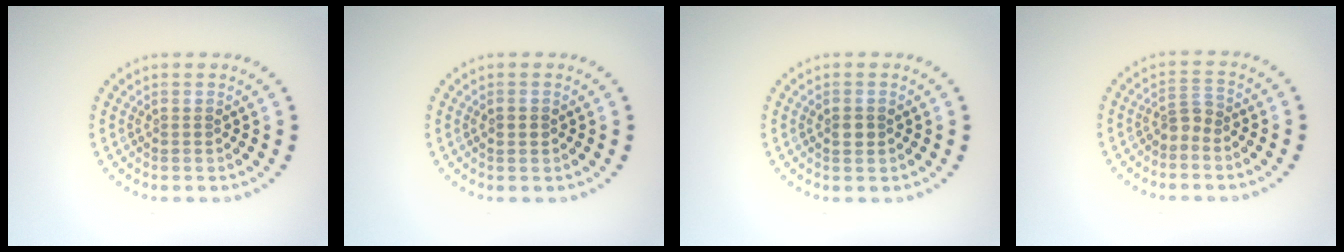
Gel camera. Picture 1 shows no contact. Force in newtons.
{"total": 1.4, "press": 1.4, "slide": 0.1}
{"total": 1.5, "press": 1.5, "slide": 0.1}
{"total": 1.8, "press": 1.3, "slide": 1.2}